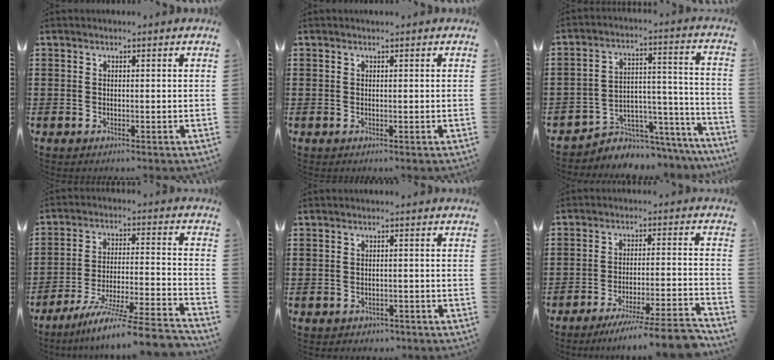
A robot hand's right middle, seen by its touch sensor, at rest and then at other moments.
{"total": 0.0}
{"total": 4.5, "force": [-4.0, 2.1, 0.0], "torque": [-0.010, 0.000, -0.081]}
{"total": 10.1, "force": [-8.6, -0.3, 5.3], "torque": [-0.089, -0.004, -0.169]}
{"total": 1.1, "force": [-1.0, 0.4, -0.1], "torque": [-0.003, -0.002, -0.023]}
{"total": 7.8, "force": [-6.7, -0.2, 3.8], "torque": [-0.050, -0.003, -0.120]}